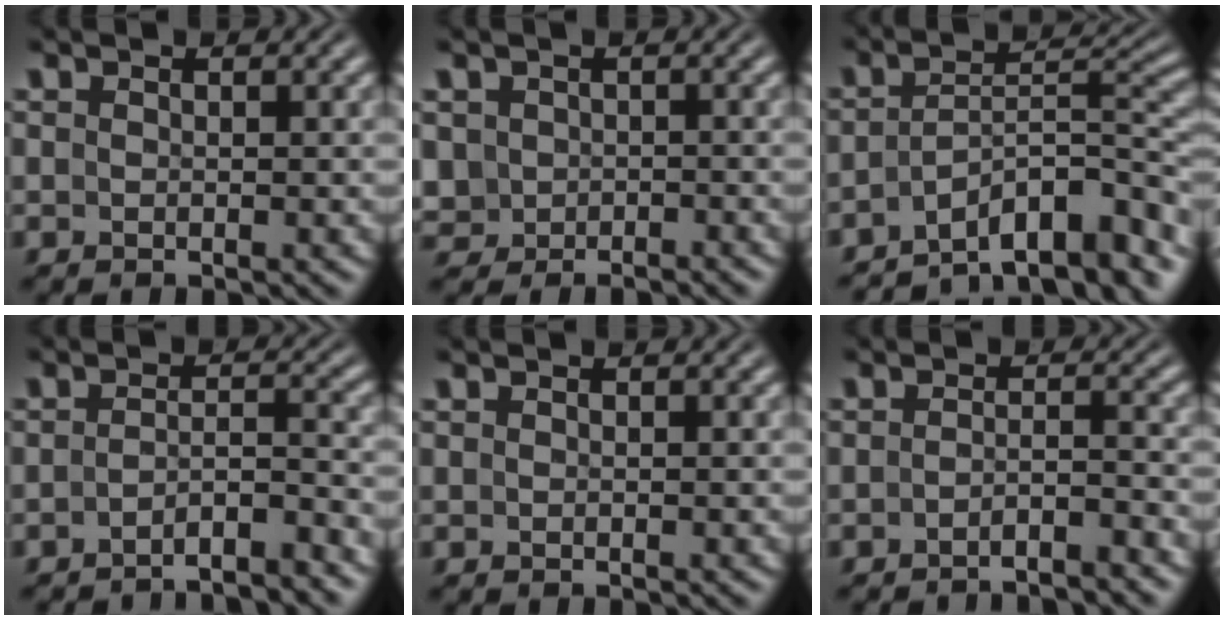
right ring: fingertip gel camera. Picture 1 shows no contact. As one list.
[{"total": 3.9, "force": [-1.3, 3.5, 1.1], "torque": [-0.046, -0.024, -0.012]}, {"total": 11.0, "force": [-7.2, 5.1, 6.5], "torque": [-0.102, -0.042, -0.099]}, {"total": 4.8, "force": [-4.6, 0.4, 1.5], "torque": [-0.022, -0.022, -0.069]}, {"total": 0.0}, {"total": 3.3, "force": [-3.1, -0.1, 1.0], "torque": [-0.013, -0.012, -0.050]}]